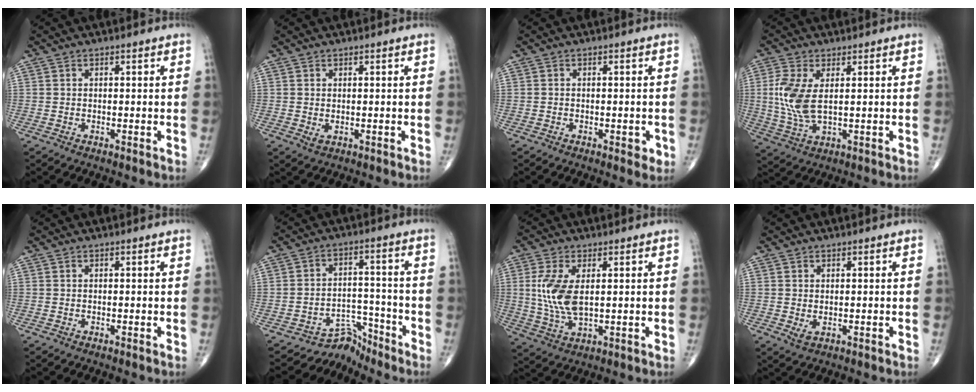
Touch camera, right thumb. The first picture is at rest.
{"total": 1.2, "force": [0.0, 0.7, 1.0], "torque": [-0.022, 0.000, 0.006]}
{"total": 3.5, "force": [-0.7, 2.4, 2.4], "torque": [-0.007, 0.000, -0.004]}
{"total": 8.9, "force": [1.3, 4.1, 7.8], "torque": [-0.186, -0.009, 0.032]}
{"total": 0.0}
{"total": 5.8, "force": [-5.3, 1.9, -1.5], "torque": [0.043, 0.085, -0.086]}
{"total": 9.4, "force": [1.3, 4.4, 8.2], "torque": [-0.180, -0.009, 0.034]}
{"total": 1.7, "force": [0.0, 1.0, 1.4], "torque": [-0.030, -0.002, 0.006]}